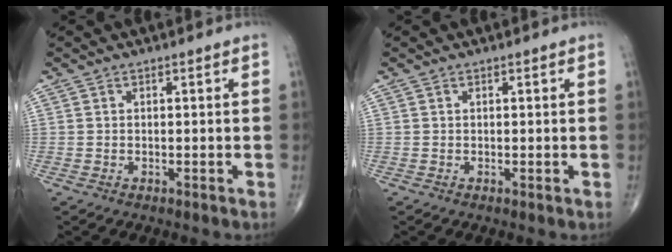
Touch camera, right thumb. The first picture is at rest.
{"total": 0.0}